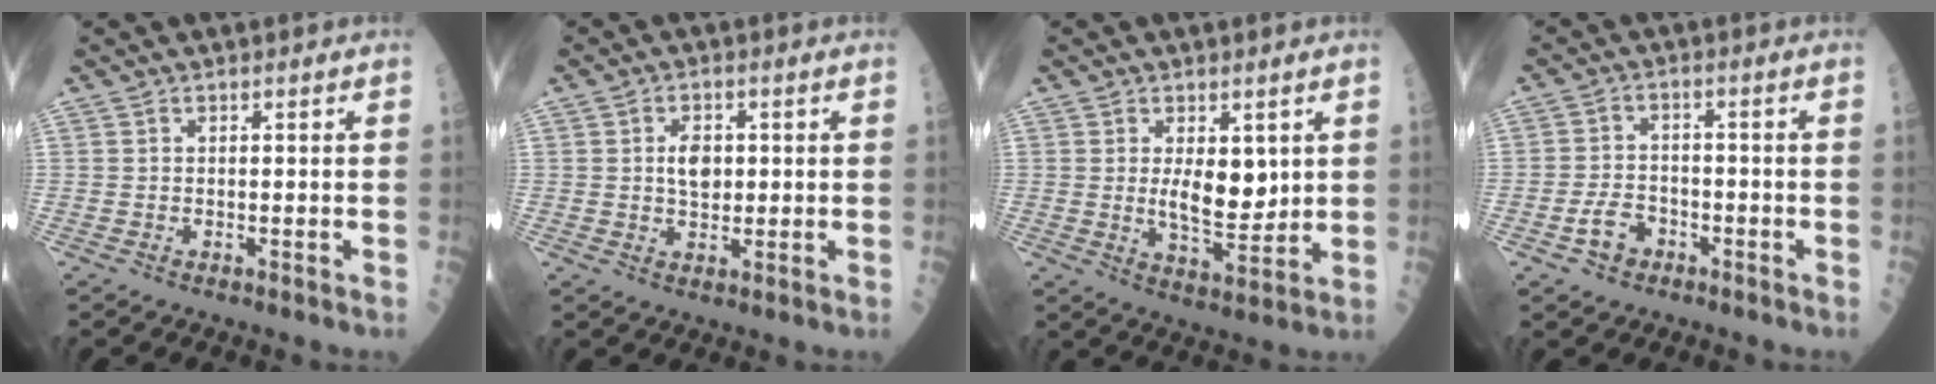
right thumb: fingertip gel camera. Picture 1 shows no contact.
{"total": 4.7, "force": [0.6, 3.0, 3.5], "torque": [-0.042, -0.001, 0.009]}
{"total": 7.5, "force": [1.5, 3.6, 6.4], "torque": [-0.082, -0.021, 0.035]}
{"total": 4.8, "force": [-2.5, 3.4, 2.3], "torque": [-0.027, 0.026, -0.042]}